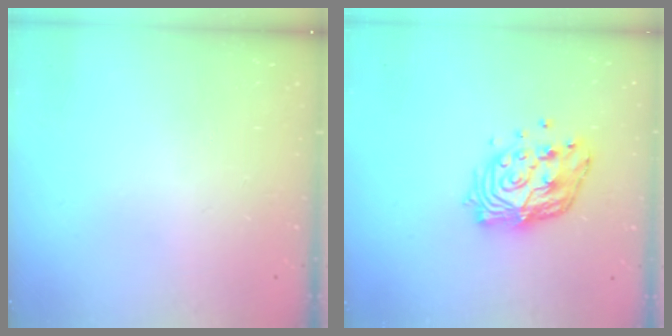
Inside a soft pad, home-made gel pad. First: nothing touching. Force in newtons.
{"total": 14.3, "press": 14.2, "slide": 1.2}